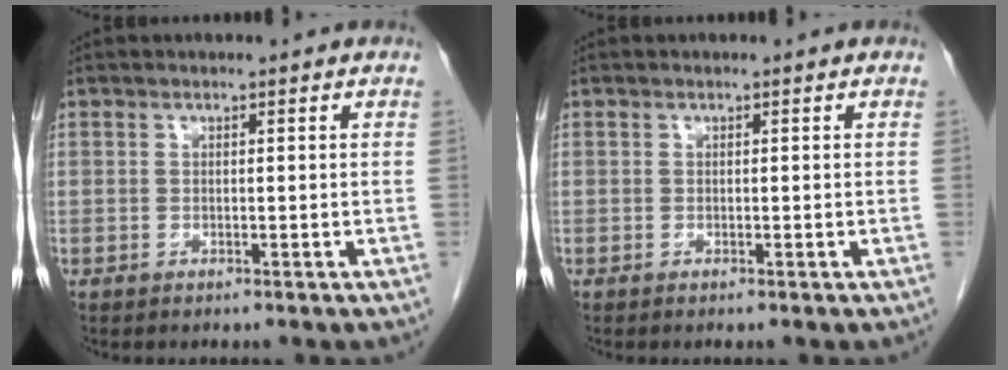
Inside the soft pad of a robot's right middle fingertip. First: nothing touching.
{"total": 0.0}